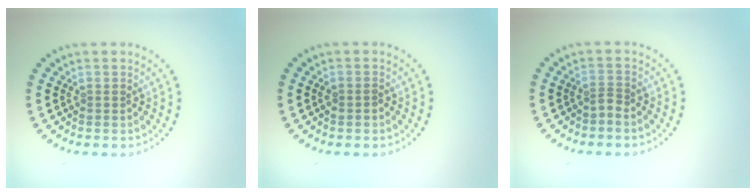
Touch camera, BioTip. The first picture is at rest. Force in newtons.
{"total": 0.8, "press": 0.8, "slide": 0.2}
{"total": 0.7, "press": 0.3, "slide": 0.6}